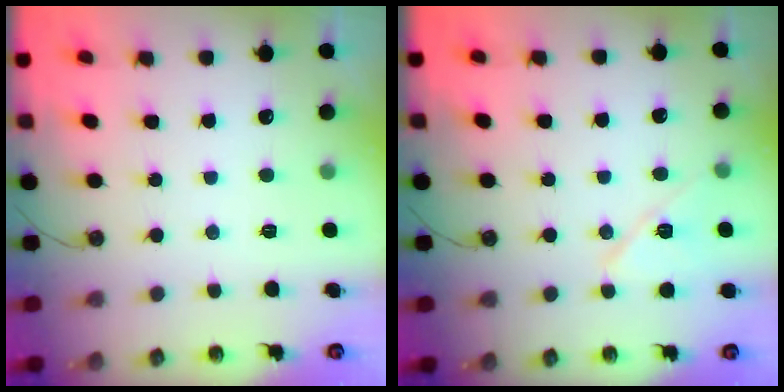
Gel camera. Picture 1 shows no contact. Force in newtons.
{"total": 10.0, "press": 9.5, "slide": 3.0}